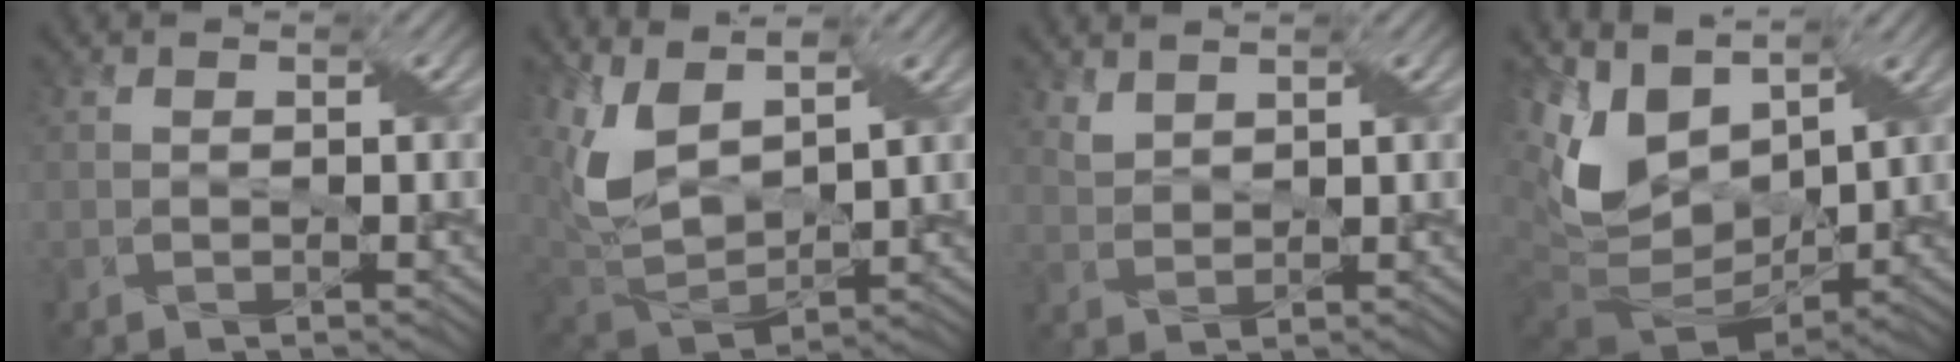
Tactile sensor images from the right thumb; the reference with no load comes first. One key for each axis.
{"total": 9.7, "fx": 4.3, "fy": 4.8, "fz": 7.3, "tx": -0.195, "ty": 0.004, "tz": 0.089}
{"total": 1.9, "fx": 1.6, "fy": 0.7, "fz": 0.7, "tx": -0.024, "ty": 0.001, "tz": 0.039}
{"total": 13.8, "fx": 4.1, "fy": 8.8, "fz": 9.8, "tx": -0.239, "ty": -0.006, "tz": 0.094}